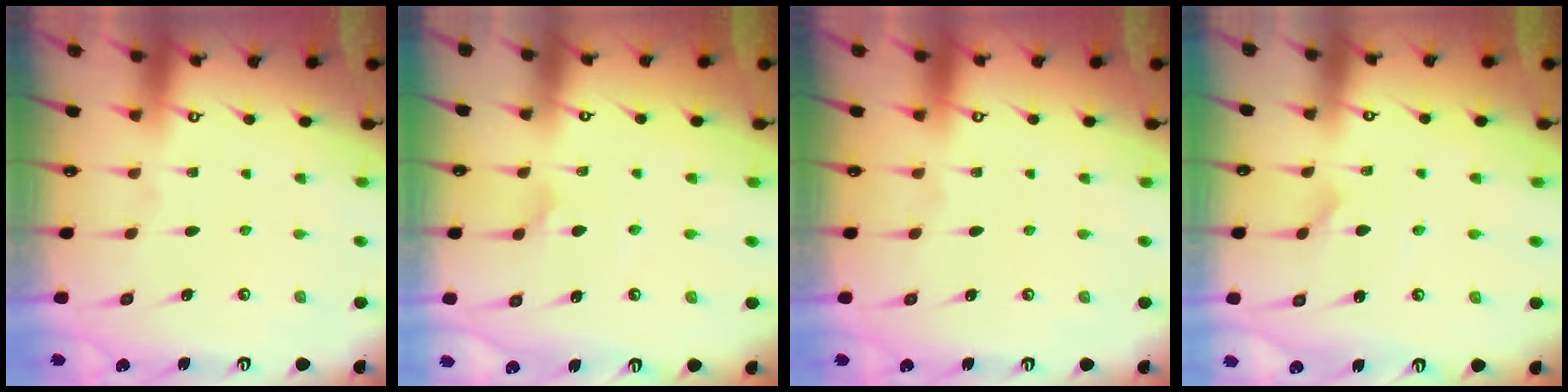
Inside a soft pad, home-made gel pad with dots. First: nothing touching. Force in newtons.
{"total": 2.6, "press": 2.6, "slide": 0.3}
{"total": 0.0}
{"total": 2.9, "press": 2.9, "slide": 0.2}